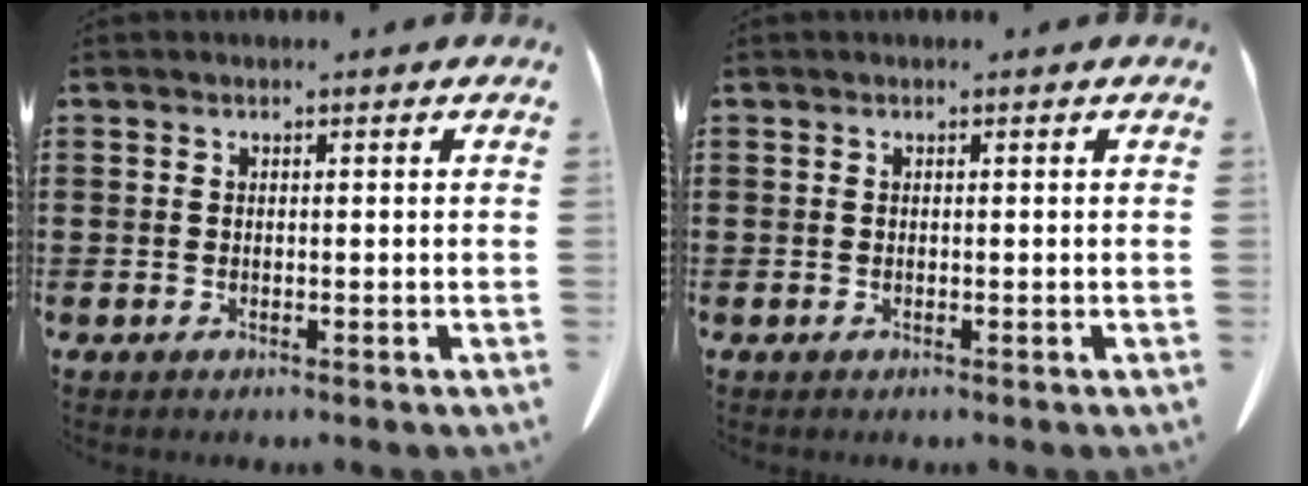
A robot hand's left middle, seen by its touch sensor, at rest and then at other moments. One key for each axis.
{"total": 0.0}